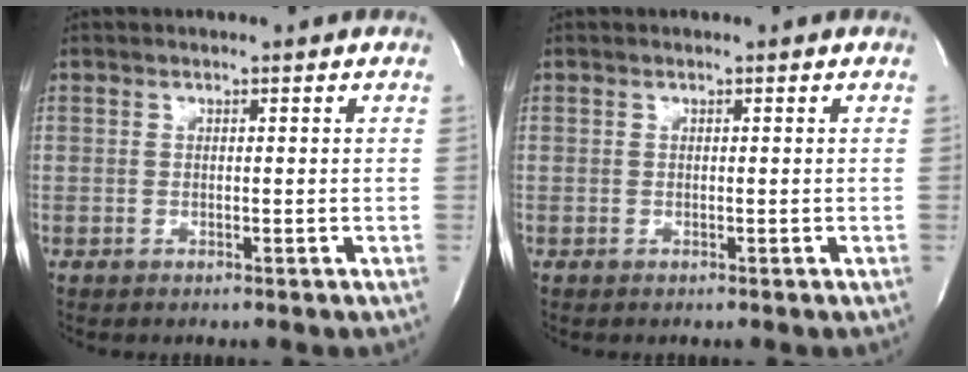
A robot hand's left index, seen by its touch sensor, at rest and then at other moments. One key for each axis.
{"total": 0.0}